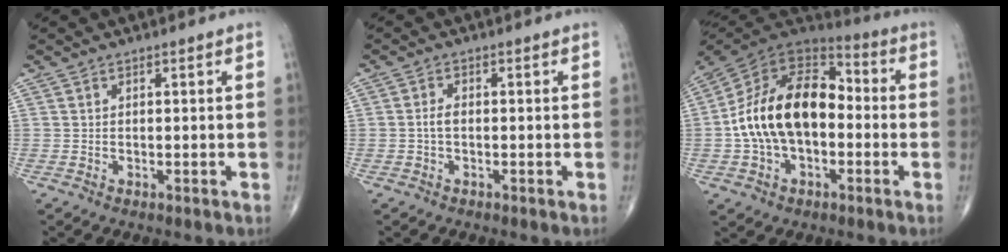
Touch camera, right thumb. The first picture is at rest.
{"total": 1.8, "force": [-0.4, 1.0, 1.4], "torque": [-0.028, 0.003, -0.010]}
{"total": 20.2, "force": [-1.4, 12.8, 15.6], "torque": [-0.260, 0.043, -0.031]}